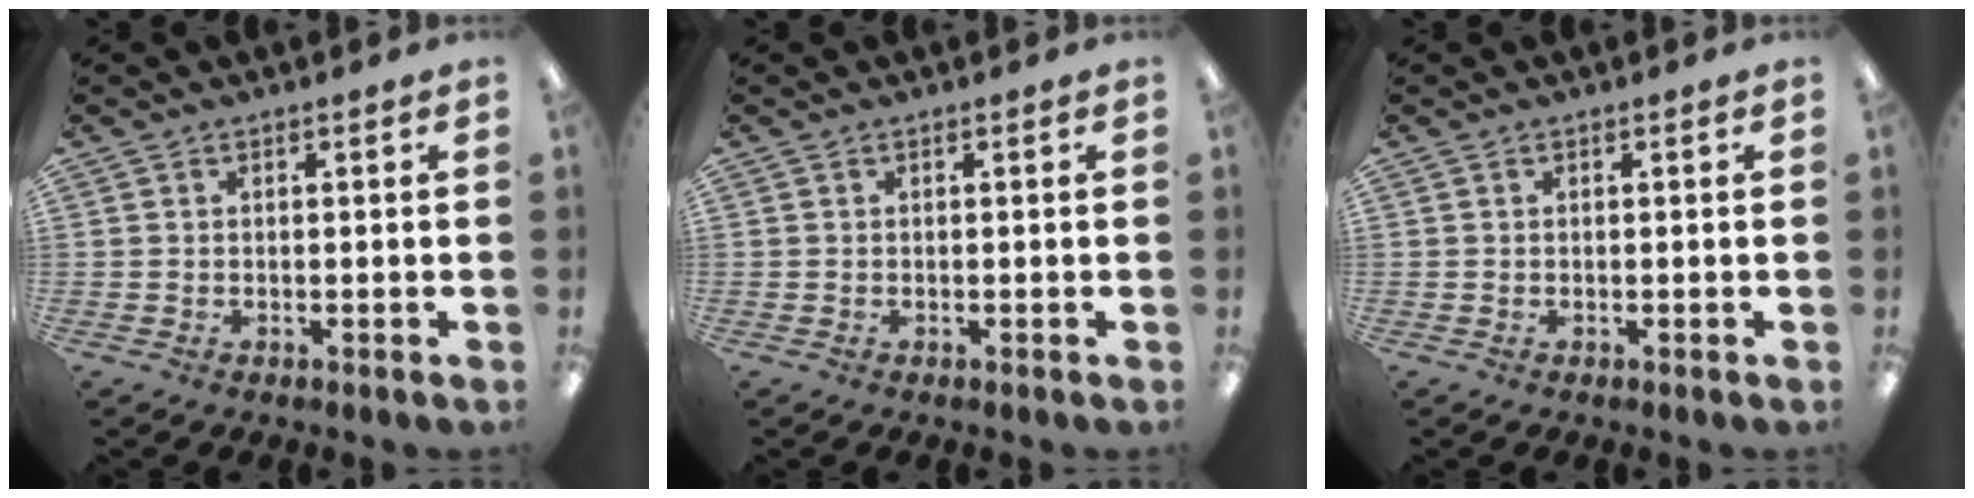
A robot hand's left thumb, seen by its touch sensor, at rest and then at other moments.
{"total": 0.0}
{"total": 0.0}